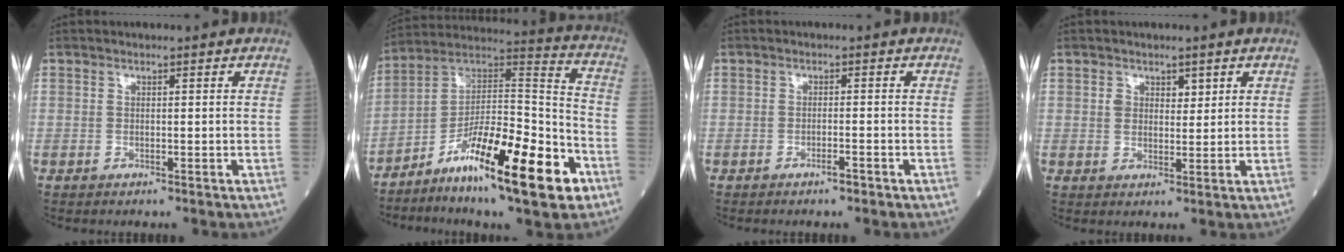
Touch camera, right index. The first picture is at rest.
{"total": 20.7, "force": [-10.4, 3.3, 17.6], "torque": [-0.289, 0.002, -0.170]}
{"total": 1.6, "force": [-1.2, 0.0, 1.1], "torque": [-0.018, 0.000, -0.019]}
{"total": 2.7, "force": [1.2, 1.9, 1.4], "torque": [-0.019, 0.006, 0.019]}